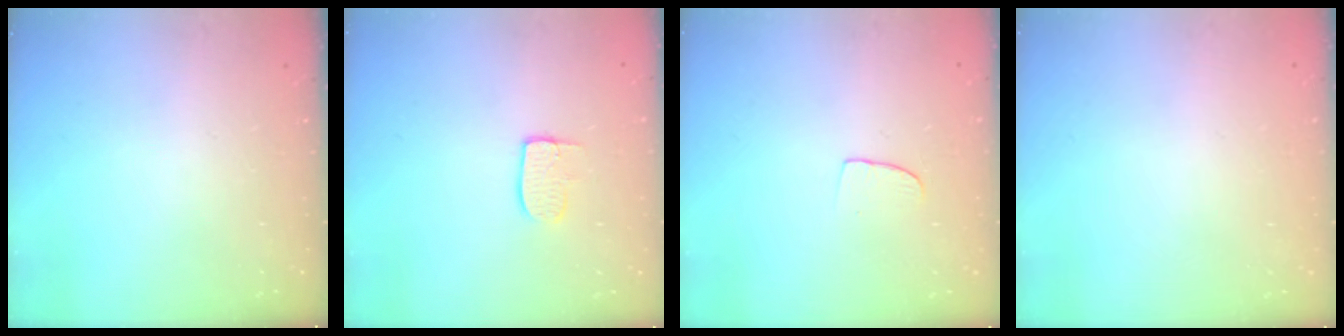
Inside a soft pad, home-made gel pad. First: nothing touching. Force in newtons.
{"total": 7.2, "press": 7.1, "slide": 0.4}
{"total": 6.0, "press": 5.9, "slide": 0.5}
{"total": 0.0}